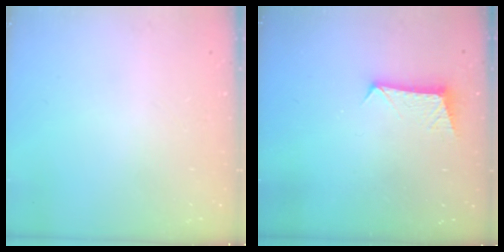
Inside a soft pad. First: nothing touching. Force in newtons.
{"total": 7.1, "press": 7.1, "slide": 0.3}